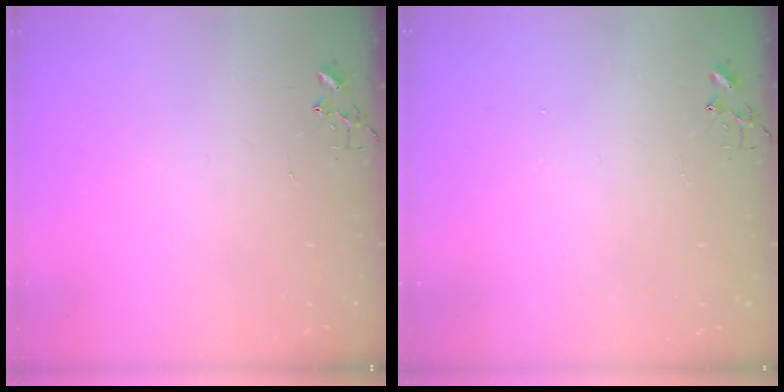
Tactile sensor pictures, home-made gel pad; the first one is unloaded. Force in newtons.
{"total": 1.1, "press": 1.1, "slide": 0.1}